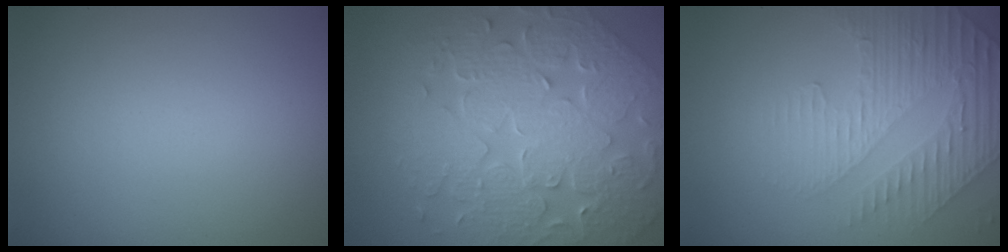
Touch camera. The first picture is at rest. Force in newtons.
{"total": 9.2, "press": 6.8, "slide": 6.2}
{"total": 4.7, "press": 3.4, "slide": 3.3}